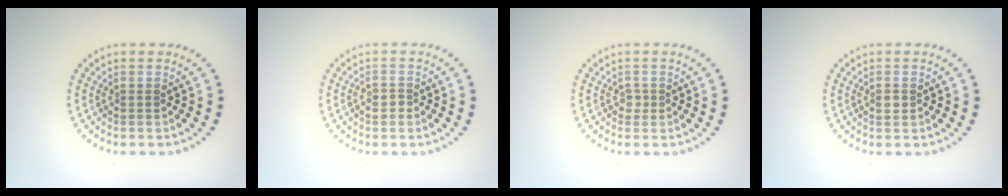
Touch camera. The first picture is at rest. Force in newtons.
{"total": 1.3, "press": 1.2, "slide": 0.6}
{"total": 0.8, "press": 0.6, "slide": 0.4}
{"total": 0.9, "press": 0.8, "slide": 0.3}